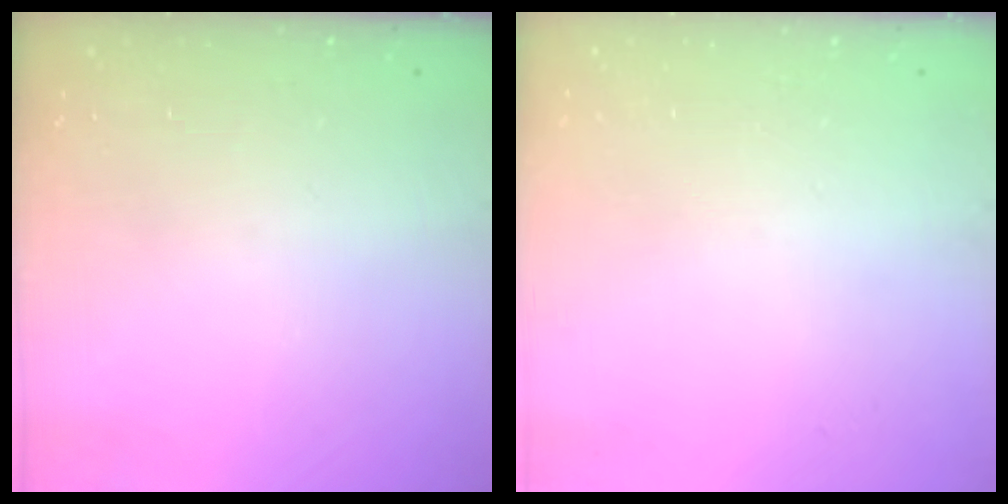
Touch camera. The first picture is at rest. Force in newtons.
{"total": 0.0}